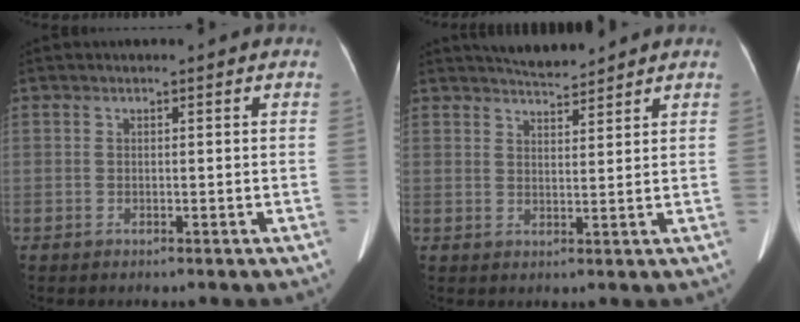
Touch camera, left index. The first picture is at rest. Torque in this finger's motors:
{"motor_torque": [0.71, -0.97, 0.00, 0.01]}